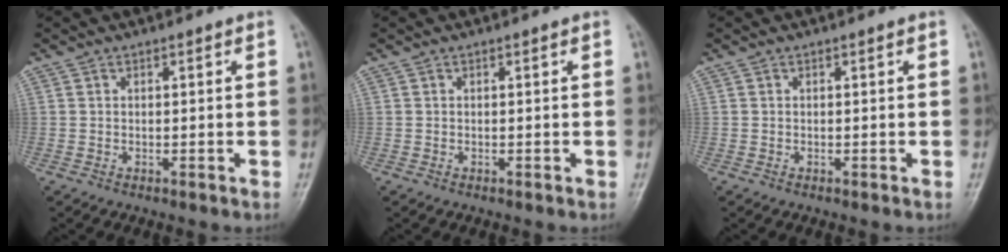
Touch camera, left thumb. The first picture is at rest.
{"total": 0.0}
{"total": 0.0}